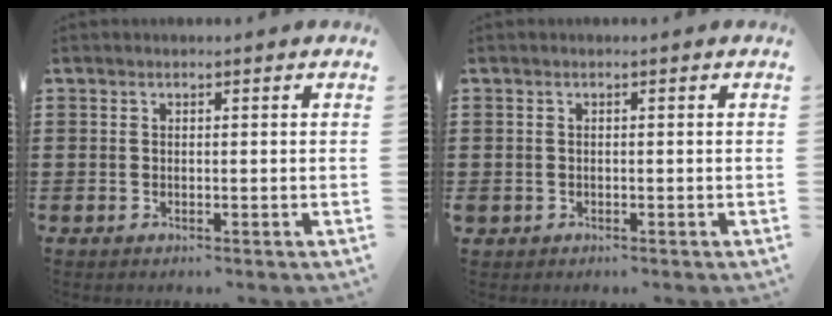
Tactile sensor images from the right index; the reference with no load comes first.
{"total": 0.5, "force": [-0.2, 0.5, 0.0], "torque": [-0.002, 0.004, -0.006]}